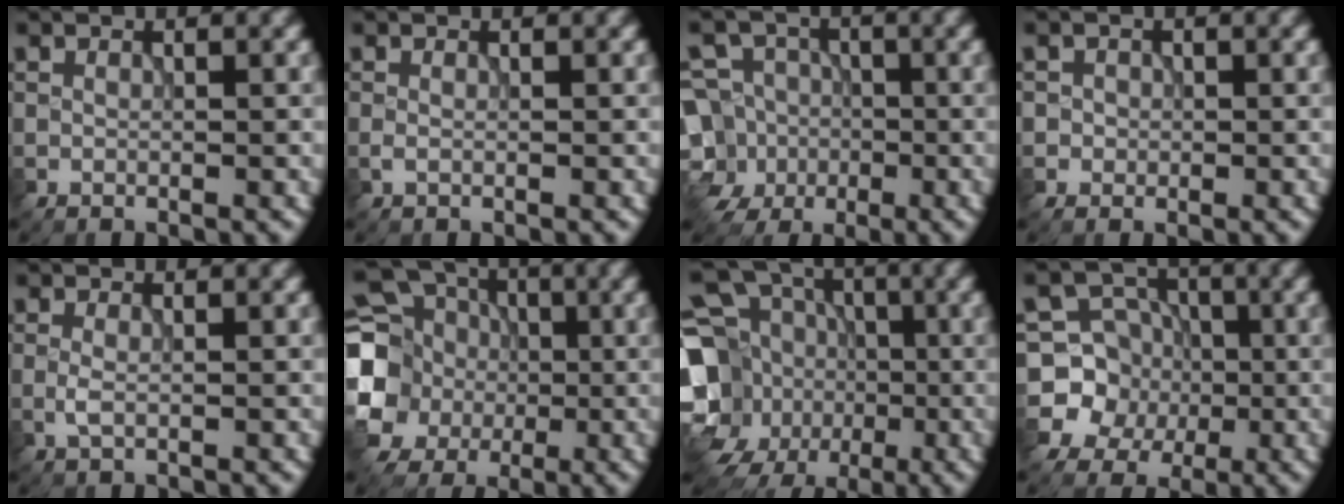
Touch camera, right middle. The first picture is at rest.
{"total": 0.6, "force": [-0.1, 0.2, 0.5], "torque": [-0.014, -0.002, -0.002]}
{"total": 8.7, "force": [-2.7, 7.6, 3.2], "torque": [-0.064, 0.005, -0.070]}
{"total": 1.2, "force": [-0.1, 1.2, 0.1], "torque": [0.012, -0.004, -0.001]}
{"total": 1.1, "force": [-0.2, 0.4, 1.0], "torque": [-0.025, -0.001, -0.007]}
{"total": 15.3, "force": [-1.5, 14.0, 5.9], "torque": [-0.187, 0.003, -0.062]}
{"total": 16.7, "force": [-1.7, 14.3, 8.5], "torque": [-0.199, -0.002, -0.058]}
{"total": 7.4, "force": [-1.2, 7.0, 1.8], "torque": [-0.032, 0.021, -0.051]}